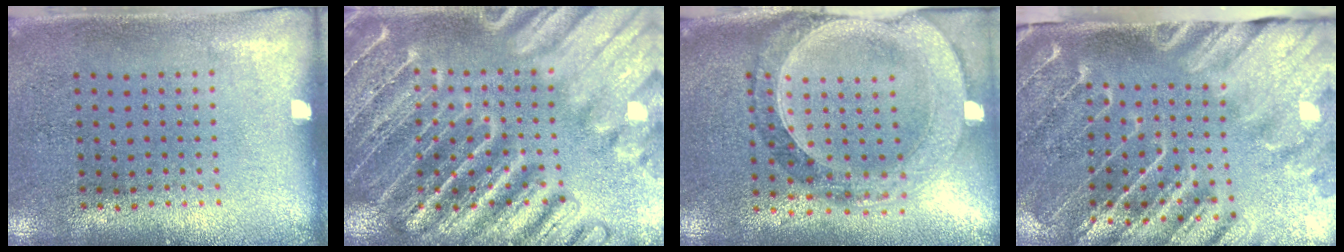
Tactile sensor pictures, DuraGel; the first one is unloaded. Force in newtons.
{"total": 6.1, "press": 6.1, "slide": 0.7}
{"total": 1.5, "press": 1.4, "slide": 0.4}
{"total": 4.1, "press": 3.4, "slide": 2.4}